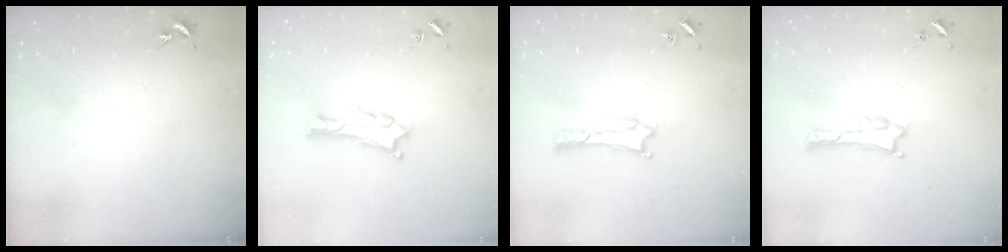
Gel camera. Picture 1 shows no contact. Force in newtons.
{"total": 1.5, "press": 1.4, "slide": 0.2}
{"total": 1.9, "press": 1.9, "slide": 0.1}
{"total": 1.0, "press": 1.0, "slide": 0.1}